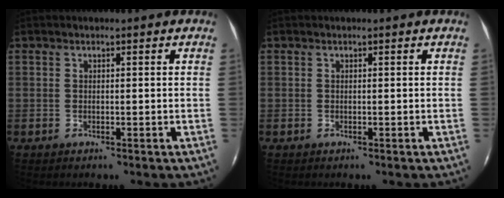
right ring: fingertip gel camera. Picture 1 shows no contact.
{"total": 0.0}